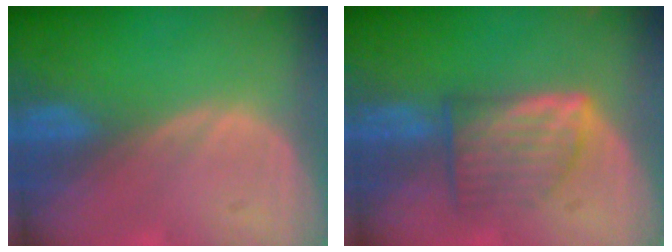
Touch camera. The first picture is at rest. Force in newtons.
{"total": 6.9, "press": 6.2, "slide": 2.9}